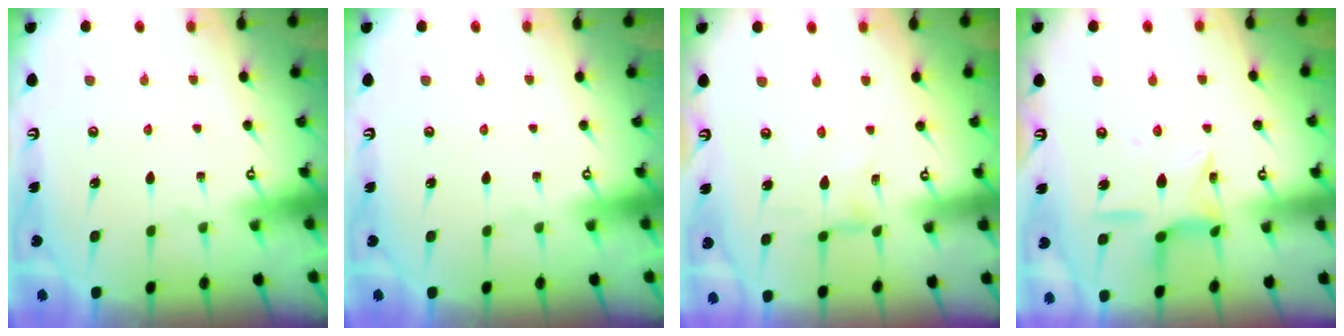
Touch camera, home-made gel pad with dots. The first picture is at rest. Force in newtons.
{"total": 0.0}
{"total": 1.6, "press": 1.5, "slide": 0.4}
{"total": 12.0, "press": 12.0, "slide": 0.9}